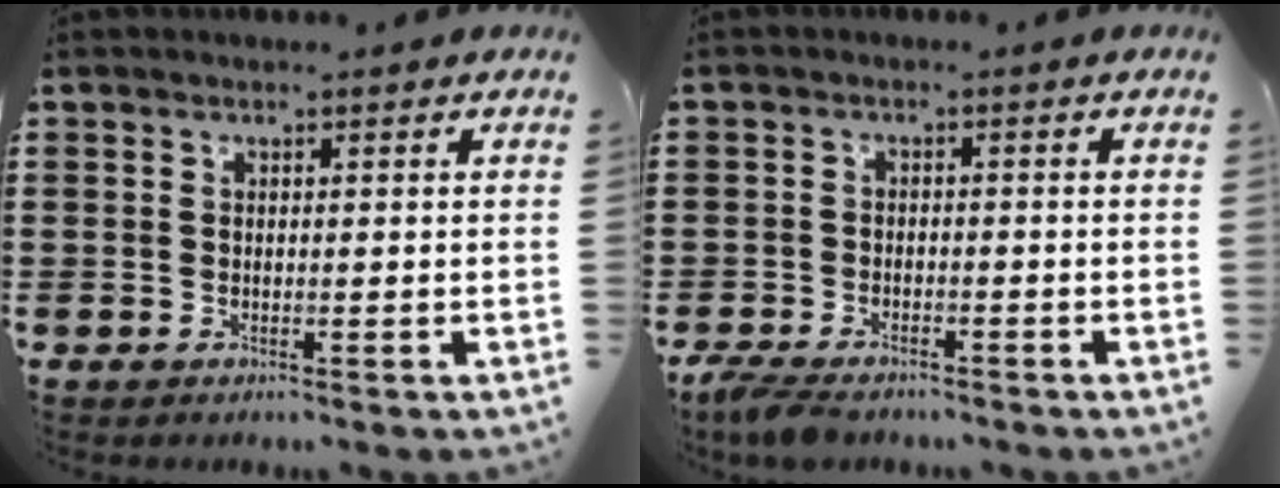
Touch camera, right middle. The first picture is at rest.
{"total": 3.4, "force": [-3.1, 0.9, 1.0], "torque": [-0.033, -0.002, -0.066]}